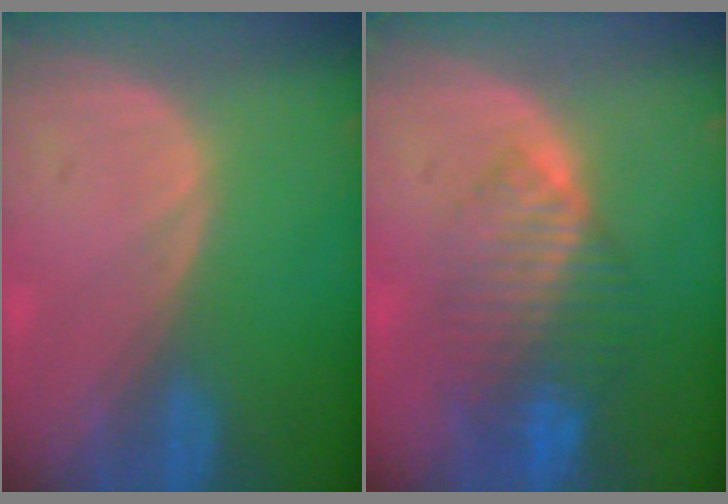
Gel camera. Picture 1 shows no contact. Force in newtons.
{"total": 8.4, "press": 7.2, "slide": 4.3}